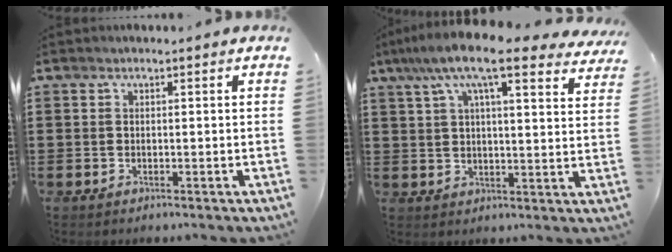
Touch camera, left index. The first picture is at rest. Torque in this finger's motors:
{"motor_torque": [2.14, 0.00, 1.05, 0.21]}